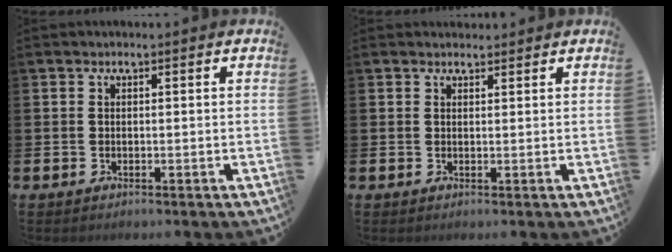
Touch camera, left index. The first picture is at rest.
{"total": 1.2, "force": [1.1, 0.4, 0.0], "torque": [0.014, -0.002, 0.017]}